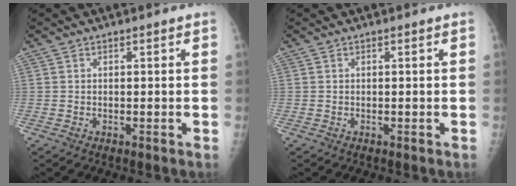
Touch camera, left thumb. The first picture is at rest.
{"total": 0.0}